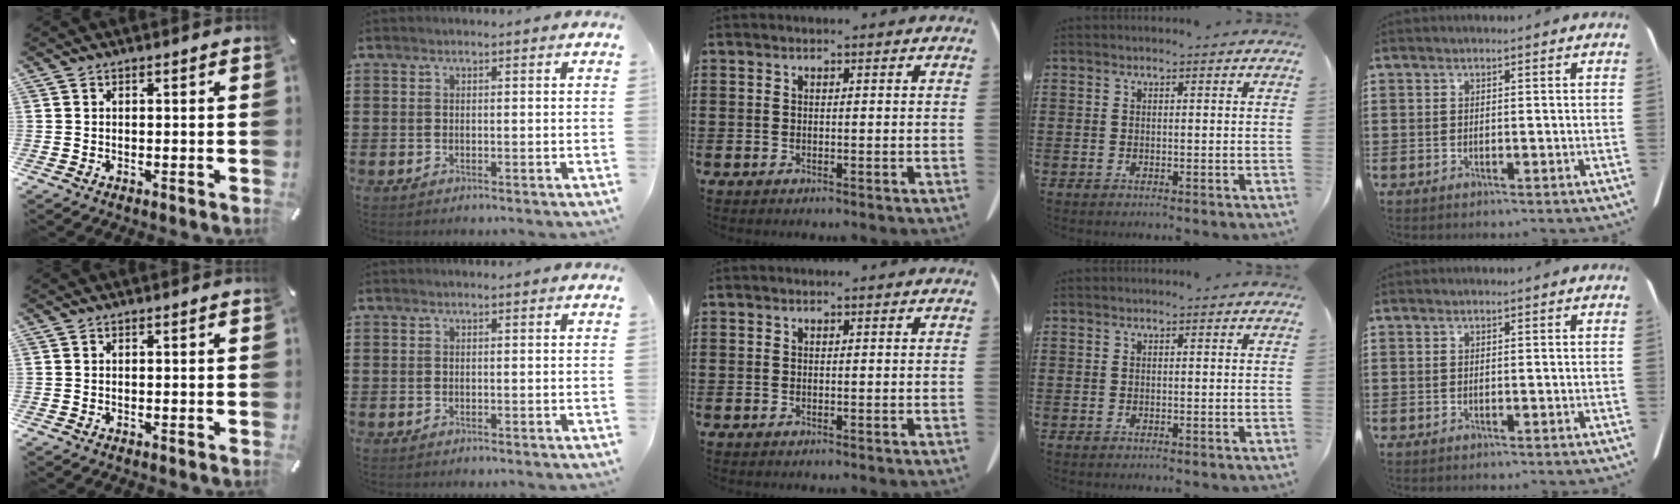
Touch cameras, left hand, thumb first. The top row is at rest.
{}